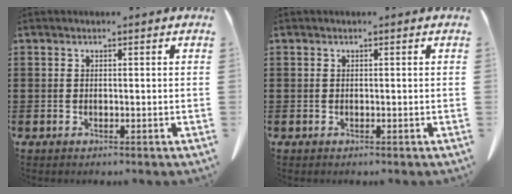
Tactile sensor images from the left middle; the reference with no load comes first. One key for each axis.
{"total": 0.0}